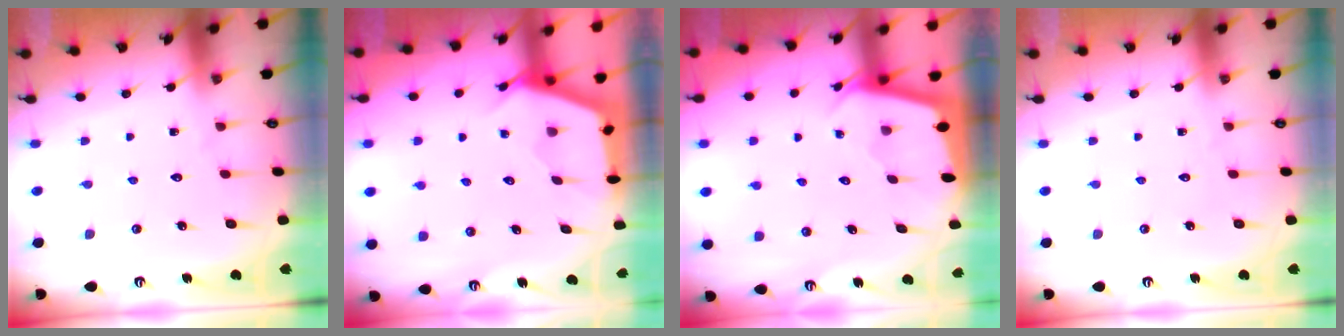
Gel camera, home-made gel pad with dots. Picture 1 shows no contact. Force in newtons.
{"total": 2.7, "press": 2.7, "slide": 0.4}
{"total": 1.8, "press": 1.7, "slide": 0.1}
{"total": 0.0}